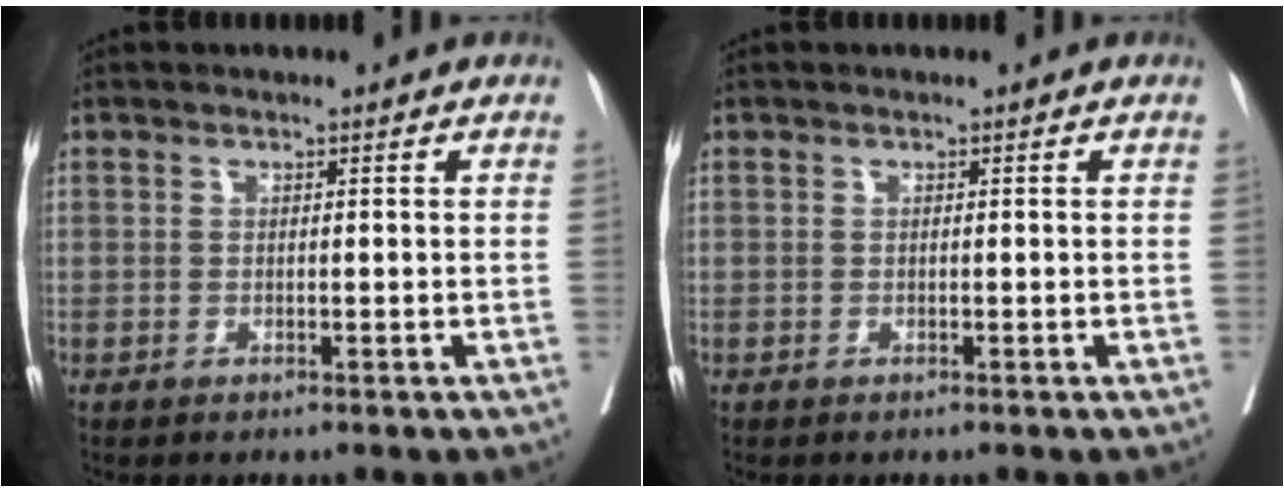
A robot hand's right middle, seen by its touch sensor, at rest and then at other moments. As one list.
[{"total": 0.0}]